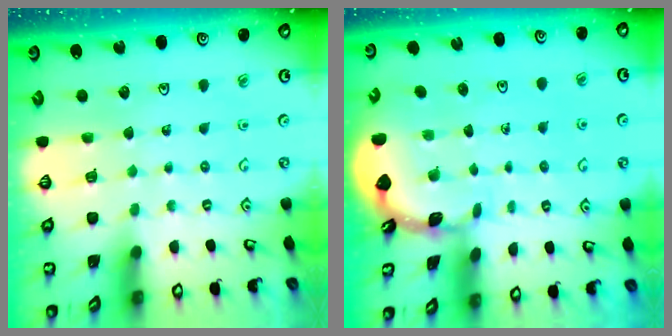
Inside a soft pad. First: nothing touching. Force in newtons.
{"total": 1.6, "press": 1.6, "slide": 0.1}